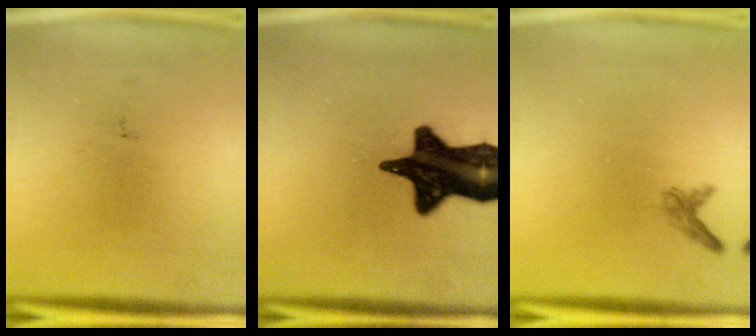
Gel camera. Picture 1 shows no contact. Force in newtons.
{"total": 18.5}
{"total": 1.1}